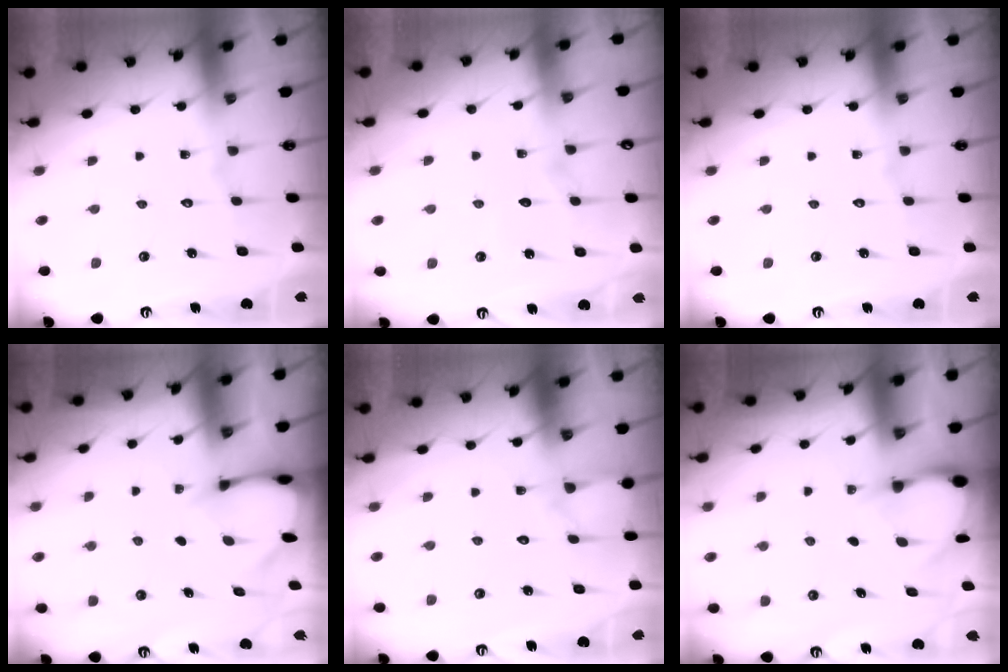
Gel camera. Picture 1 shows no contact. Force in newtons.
{"total": 4.4, "press": 4.3, "slide": 0.4}
{"total": 0.0}
{"total": 2.3, "press": 2.3, "slide": 0.1}
{"total": 4.5, "press": 4.5, "slide": 0.5}
{"total": 2.9, "press": 2.9, "slide": 0.3}